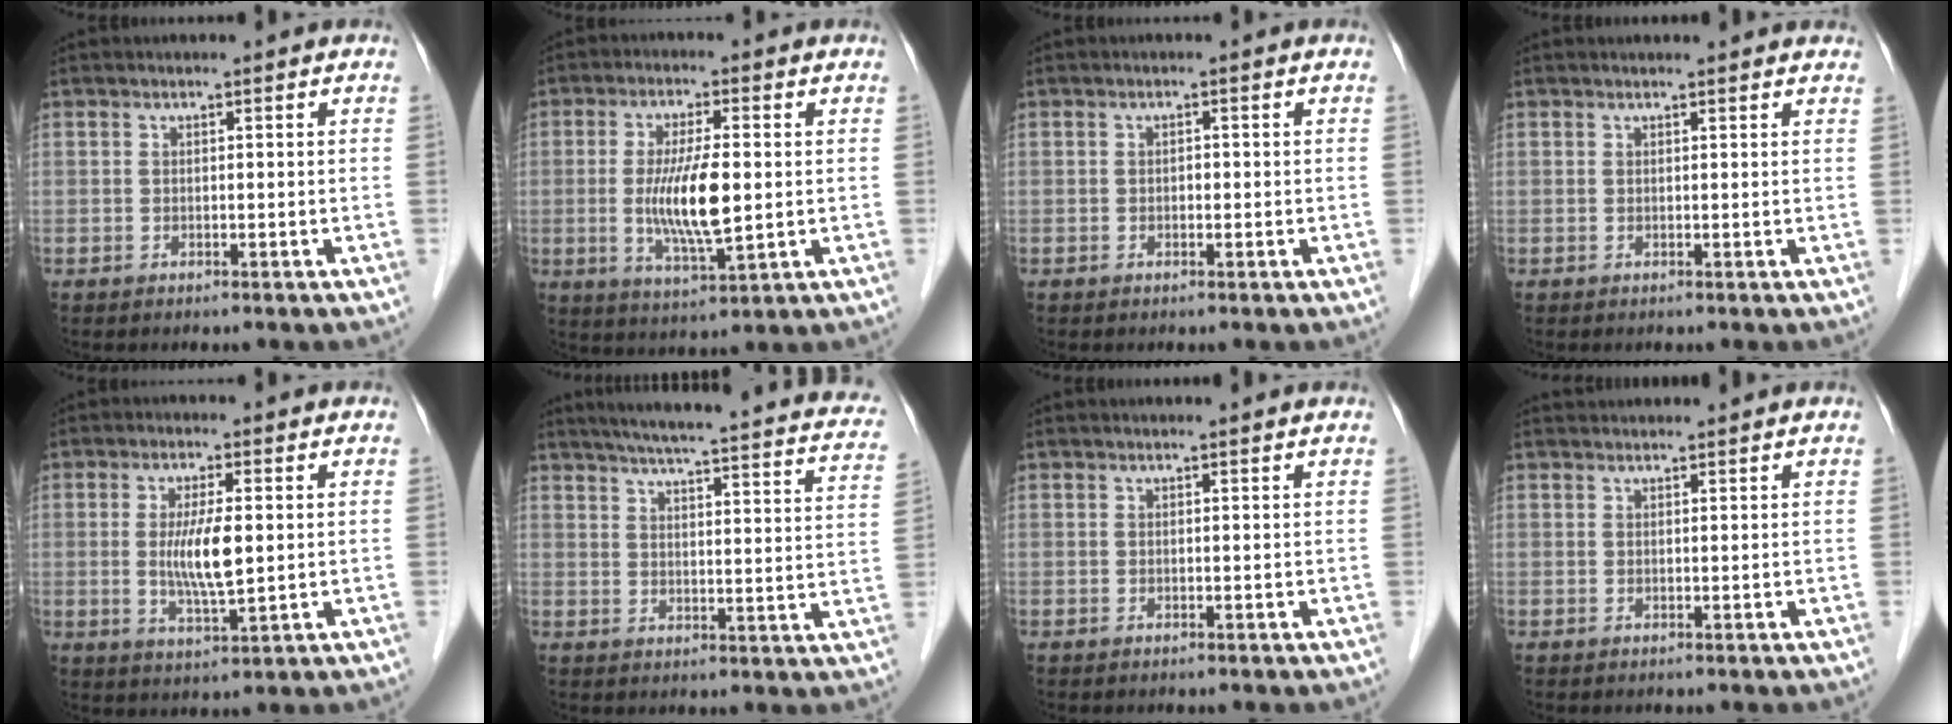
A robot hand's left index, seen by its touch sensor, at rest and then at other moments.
{"total": 9.2, "force": [-0.2, 1.6, 9.1], "torque": [-0.180, -0.014, -0.004]}
{"total": 0.8, "force": [-0.1, 0.5, 0.6], "torque": [-0.008, 0.002, -0.004]}
{"total": 4.9, "force": [4.5, 1.0, 1.5], "torque": [-0.014, 0.019, 0.041]}
{"total": 6.6, "force": [0.3, 1.2, 6.5], "torque": [-0.127, -0.010, 0.007]}
{"total": 25.2, "force": [21.2, 3.1, 13.3], "torque": [-0.182, -0.006, 0.244]}
{"total": 1.4, "force": [1.4, 0.0, 0.3], "torque": [-0.010, 0.010, 0.016]}
{"total": 2.7, "force": [2.7, 0.3, 0.3], "torque": [-0.008, 0.030, 0.043]}